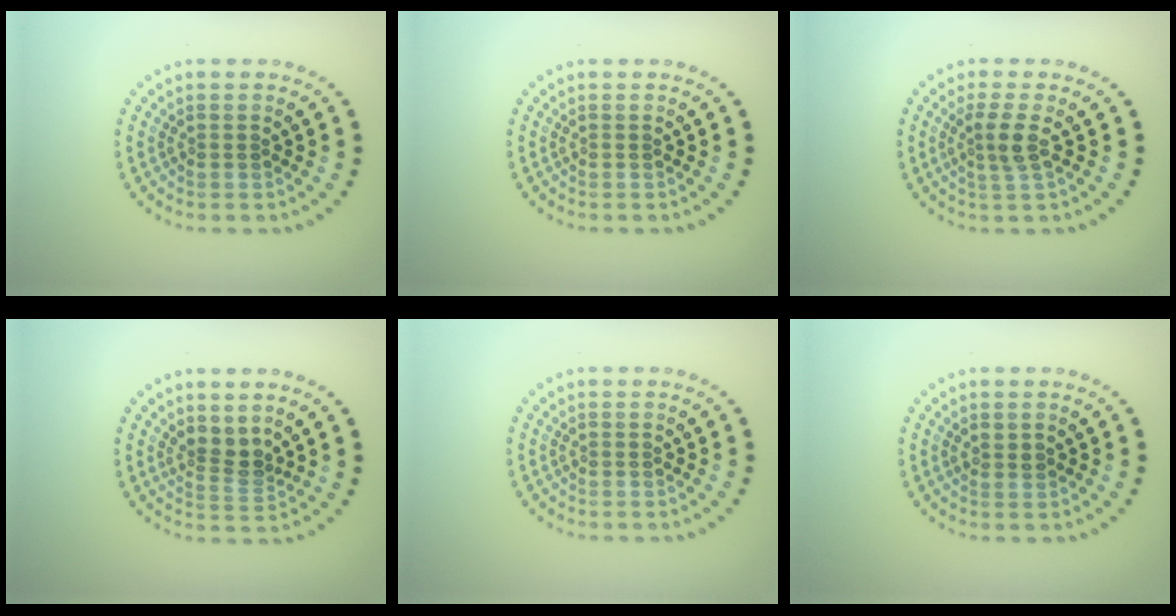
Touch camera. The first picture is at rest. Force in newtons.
{"total": 0.0}
{"total": 2.2, "press": 1.9, "slide": 1.1}
{"total": 2.4, "press": 1.8, "slide": 1.6}
{"total": 0.0}
{"total": 0.9, "press": 0.9, "slide": 0.3}